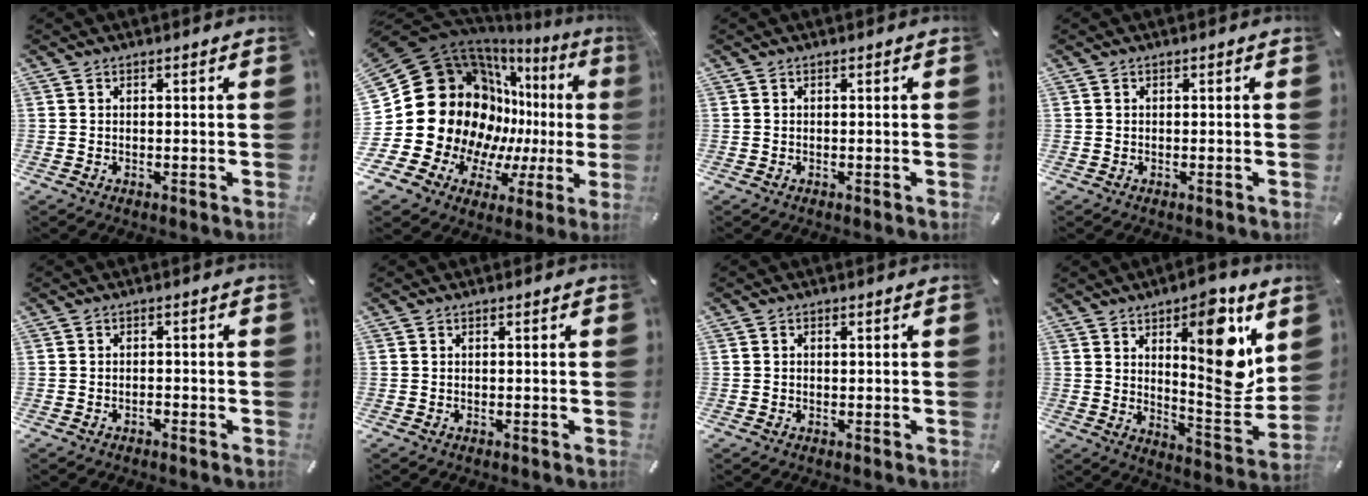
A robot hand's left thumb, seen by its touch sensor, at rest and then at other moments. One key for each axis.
{"total": 28.6, "fx": 2.3, "fy": 21.9, "fz": 18.2, "tx": -0.305, "ty": -0.086, "tz": 0.108}
{"total": 0.0}
{"total": 0.0}
{"total": 1.2, "fx": -0.9, "fy": 0.6, "fz": 0.5, "tx": -0.012, "ty": 0.002, "tz": -0.019}
{"total": 0.0}
{"total": 0.7, "fx": 0.1, "fy": 0.6, "fz": 0.4, "tx": -0.009, "ty": 0.004, "tz": 0.000}
{"total": 17.3, "fx": 7.6, "fy": 6.5, "fz": 14.1, "tx": -0.174, "ty": -0.057, "tz": 0.118}